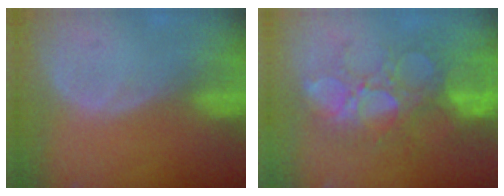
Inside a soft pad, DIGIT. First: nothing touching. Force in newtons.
{"total": 11.0, "press": 9.5, "slide": 5.5}